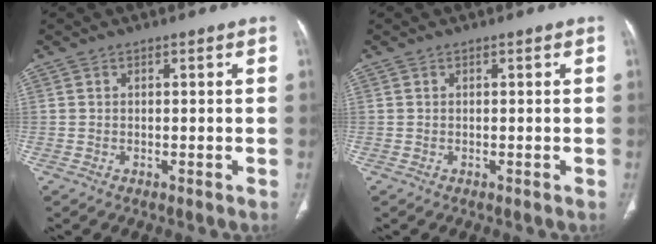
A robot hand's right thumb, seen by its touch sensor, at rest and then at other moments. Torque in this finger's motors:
{"motor_torque": [0.00, 0.00, -0.06, 0.03, 0.00]}